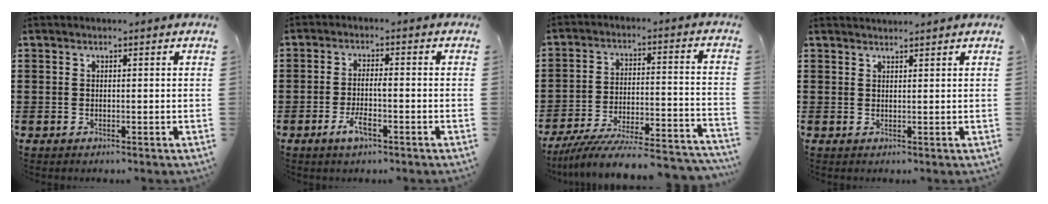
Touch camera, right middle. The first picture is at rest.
{"total": 3.4, "force": [-1.5, 0.9, 2.9], "torque": [-0.063, 0.000, -0.033]}
{"total": 8.3, "force": [-7.6, 0.3, 3.3], "torque": [-0.059, -0.002, -0.151]}
{"total": 1.3, "force": [1.3, 0.0, 0.1], "torque": [-0.004, -0.001, 0.024]}